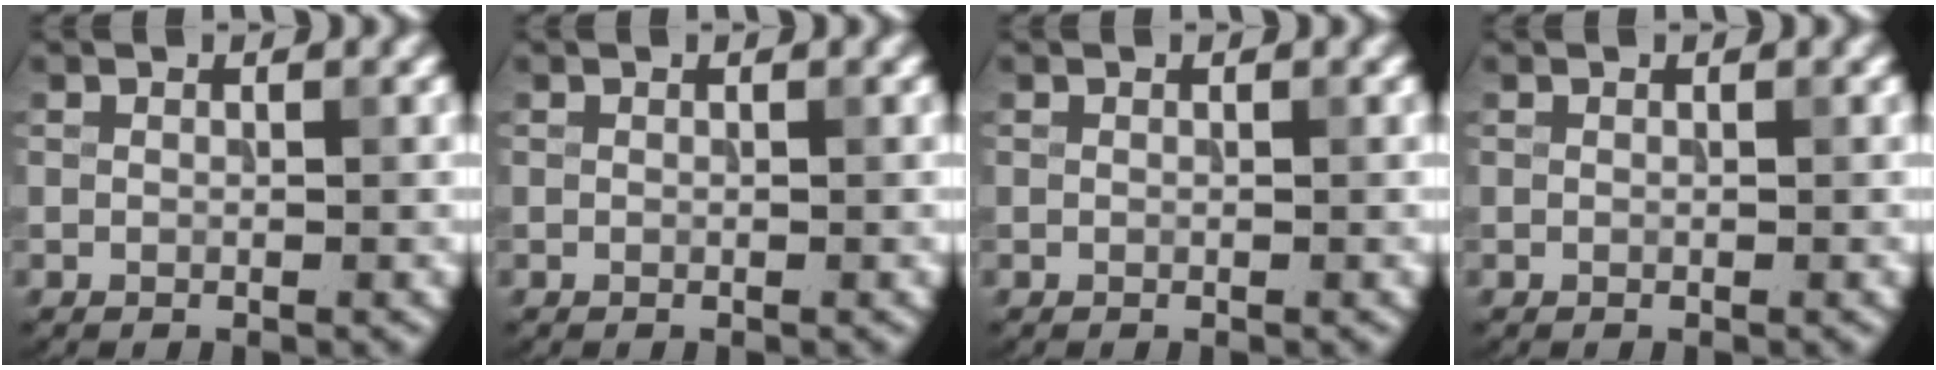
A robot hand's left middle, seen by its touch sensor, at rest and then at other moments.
{"total": 0.0}
{"total": 0.0}
{"total": 0.0}